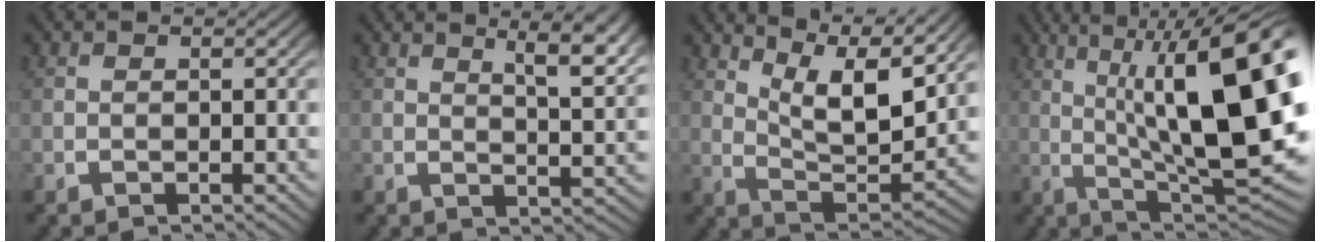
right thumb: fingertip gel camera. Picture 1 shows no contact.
{"total": 5.7, "force": [2.9, 2.0, 4.5], "torque": [-0.058, -0.001, 0.046]}
{"total": 9.4, "force": [4.2, 4.5, 7.1], "torque": [-0.121, -0.016, 0.070]}
{"total": 15.9, "force": [1.3, 7.1, 14.2], "torque": [-0.197, -0.033, 0.040]}